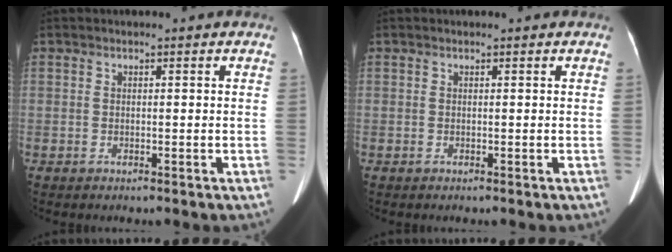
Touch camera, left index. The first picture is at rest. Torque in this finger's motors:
{"motor_torque": [-0.02, 0.02, 0.00, -0.01]}